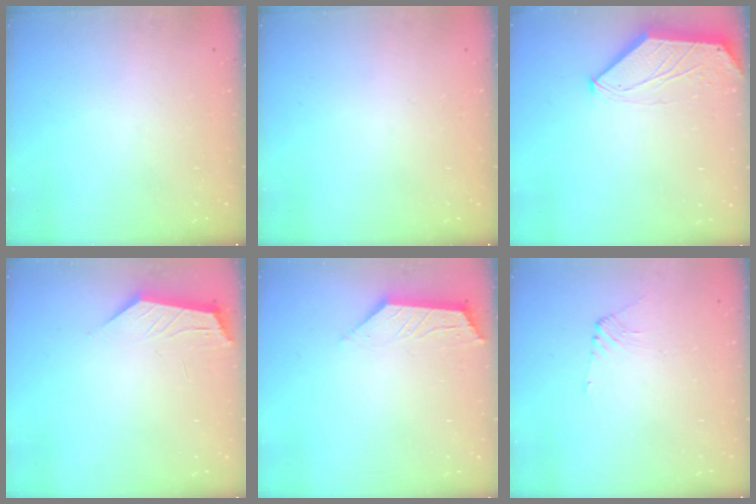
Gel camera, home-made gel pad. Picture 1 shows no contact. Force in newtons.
{"total": 0.0}
{"total": 0.0}
{"total": 1.8, "press": 1.8, "slide": 0.4}
{"total": 2.7, "press": 2.7, "slide": 0.5}
{"total": 1.8, "press": 1.8, "slide": 0.4}